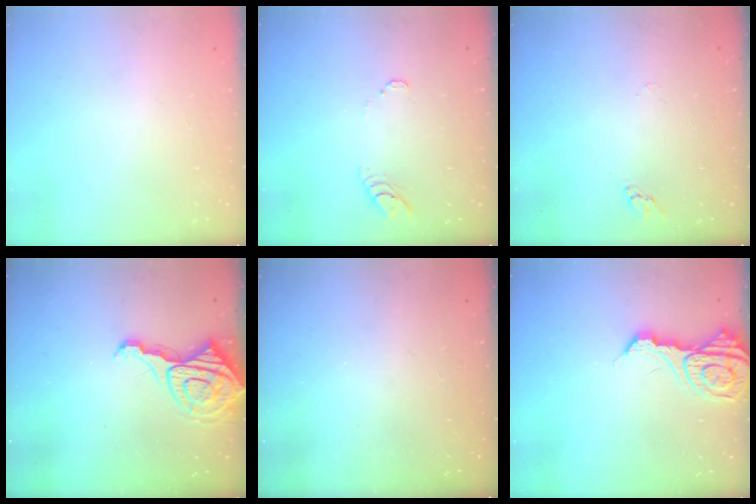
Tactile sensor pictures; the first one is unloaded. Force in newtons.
{"total": 3.7, "press": 3.7, "slide": 0.4}
{"total": 2.2, "press": 2.2, "slide": 0.2}
{"total": 10.8, "press": 10.8, "slide": 1.0}
{"total": 0.0}
{"total": 12.0, "press": 11.9, "slide": 1.6}